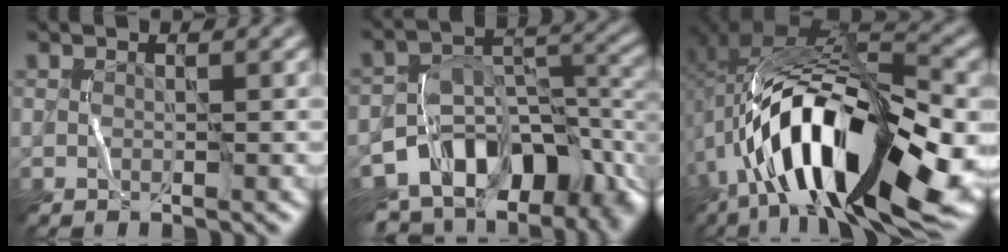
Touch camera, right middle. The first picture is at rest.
{"total": 12.2, "force": [-6.6, 7.7, 6.8], "torque": [-0.103, -0.008, -0.100]}
{"total": 18.4, "force": [-5.7, 7.8, 15.6], "torque": [-0.275, 0.015, -0.093]}